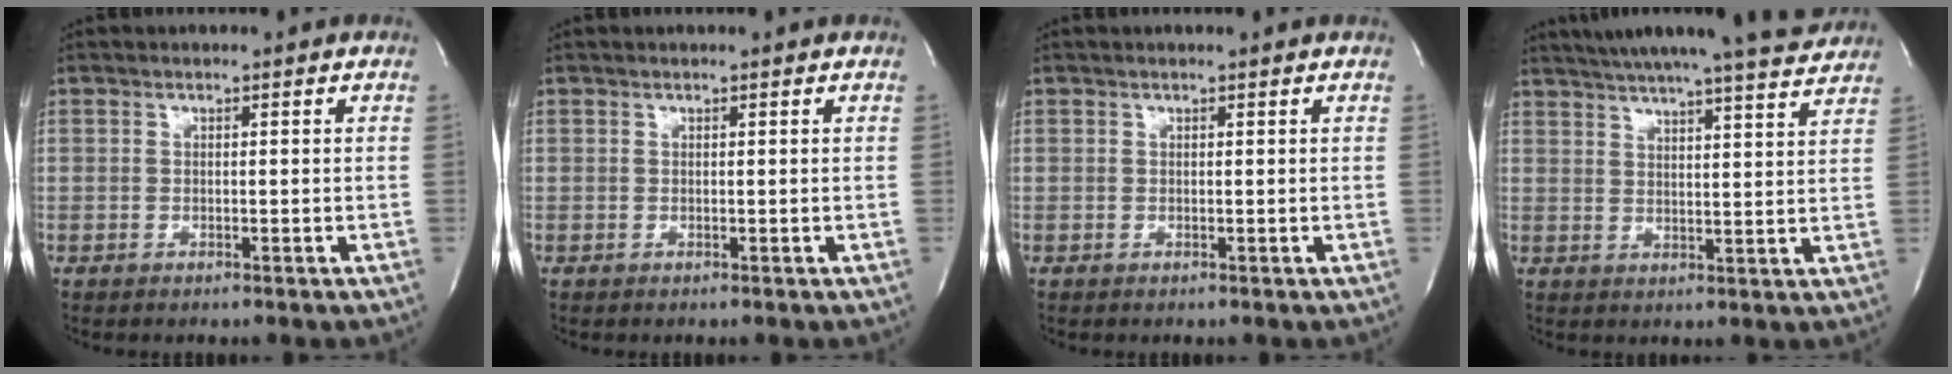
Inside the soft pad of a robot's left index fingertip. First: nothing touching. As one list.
[{"total": 0.9, "force": [0.8, 0.0, 0.2], "torque": [-0.007, 0.007, 0.011]}, {"total": 1.1, "force": [1.0, -0.1, 0.4], "torque": [-0.010, 0.008, 0.014]}, {"total": 18.1, "force": [16.6, 0.6, 7.0], "torque": [-0.112, -0.009, 0.218]}]